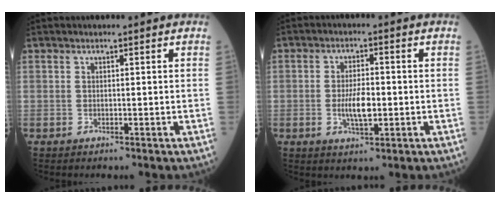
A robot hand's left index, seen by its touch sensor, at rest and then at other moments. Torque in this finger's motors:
{"motor_torque": [1.05, 0.39, 0.16, 0.10]}